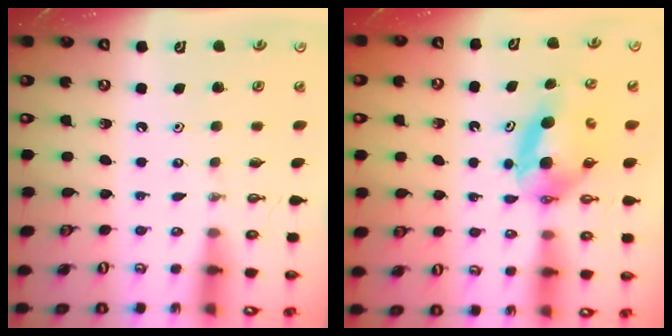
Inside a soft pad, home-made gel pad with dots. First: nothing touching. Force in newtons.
{"total": 6.9, "press": 5.2, "slide": 4.6}